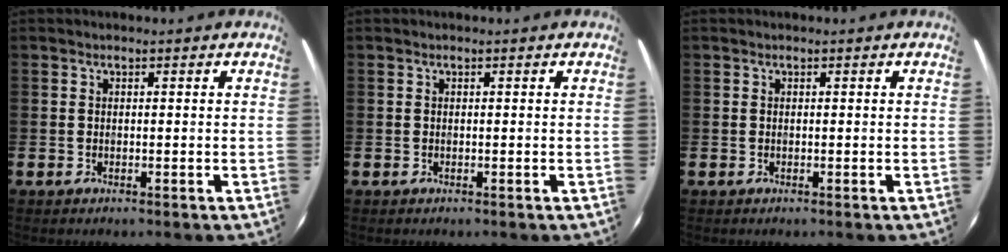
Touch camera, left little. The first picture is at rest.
{"total": 0.0}
{"total": 0.0}